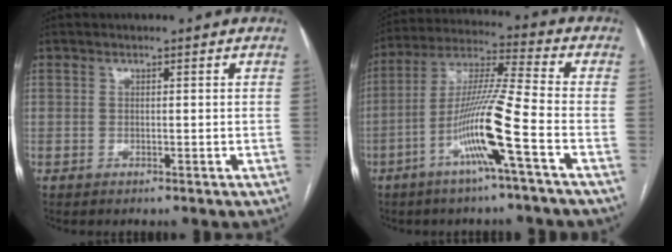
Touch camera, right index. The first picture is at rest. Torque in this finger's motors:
{"motor_torque": [1.81, -0.33, 0.72, 0.13]}